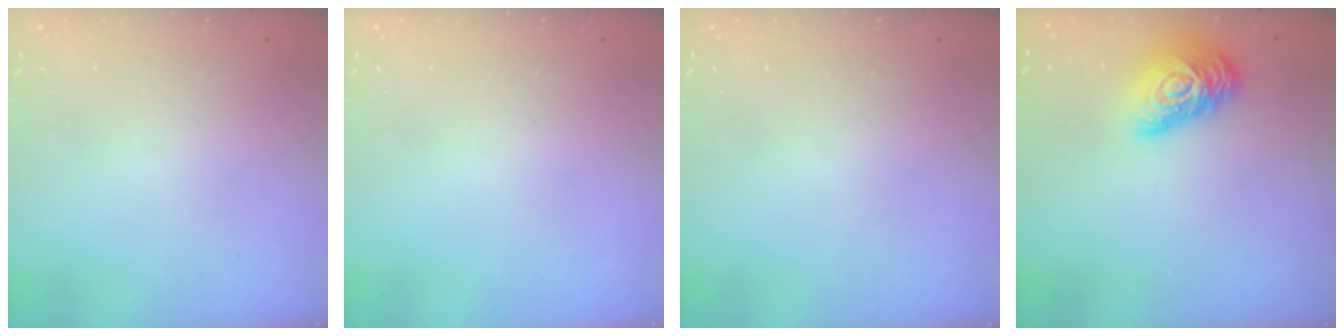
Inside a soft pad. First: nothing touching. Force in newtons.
{"total": 0.0}
{"total": 0.0}
{"total": 14.2, "press": 14.1, "slide": 0.5}